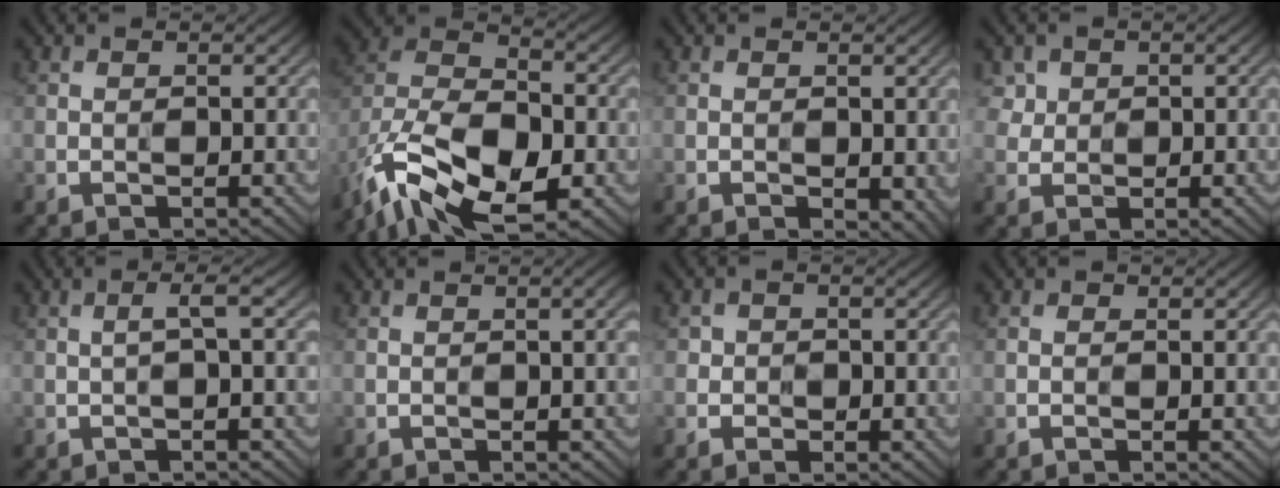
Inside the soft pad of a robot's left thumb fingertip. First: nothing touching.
{"total": 15.5, "force": [-8.9, 8.2, 9.6], "torque": [-0.229, -0.027, -0.154]}
{"total": 1.7, "force": [0.0, 1.0, 1.4], "torque": [-0.023, -0.004, 0.002]}
{"total": 3.6, "force": [1.6, 3.1, 1.1], "torque": [-0.040, 0.001, 0.030]}
{"total": 2.0, "force": [-0.2, 0.0, 2.0], "torque": [-0.034, 0.018, -0.009]}
{"total": 1.4, "force": [0.0, 0.0, 1.4], "torque": [-0.020, 0.008, 0.000]}
{"total": 1.7, "force": [-0.4, 1.6, 0.3], "torque": [0.011, 0.004, -0.016]}
{"total": 0.0}